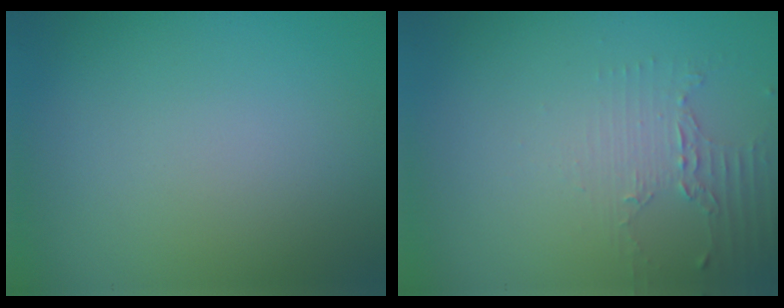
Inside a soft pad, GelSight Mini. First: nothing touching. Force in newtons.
{"total": 2.2, "press": 1.6, "slide": 1.5}